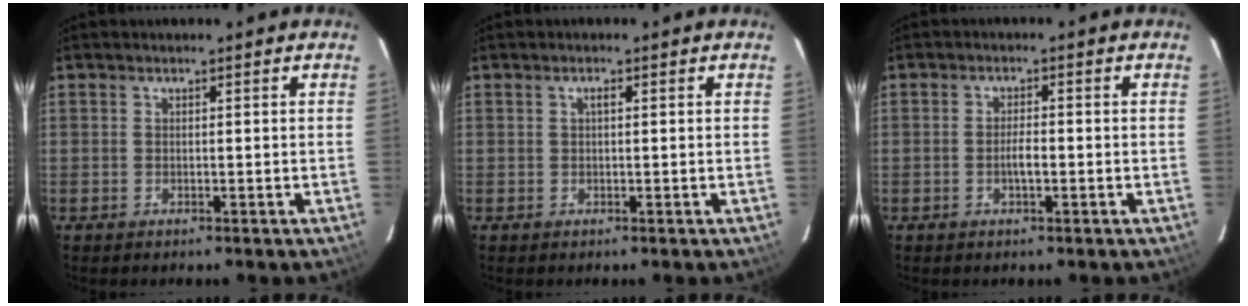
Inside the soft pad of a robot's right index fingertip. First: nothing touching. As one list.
[{"total": 0.8, "force": [0.2, 0.2, 0.8], "torque": [-0.014, 0.005, 0.002]}, {"total": 2.4, "force": [-0.8, 0.6, 2.2], "torque": [-0.042, 0.000, -0.014]}]